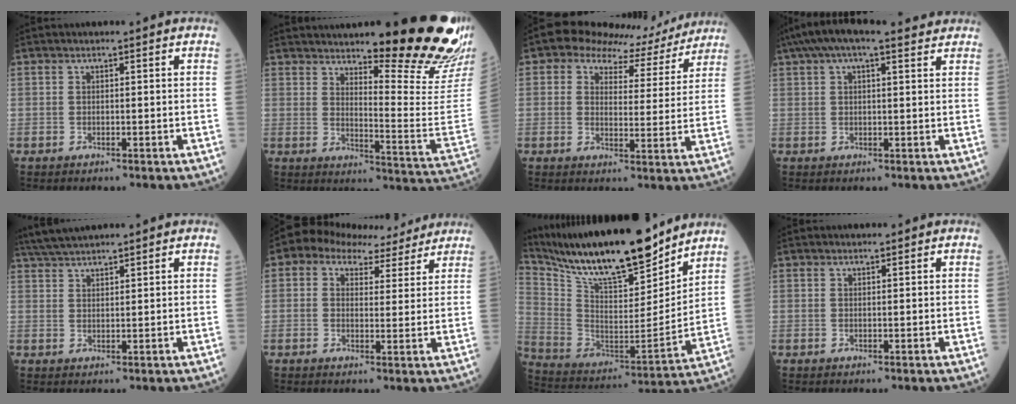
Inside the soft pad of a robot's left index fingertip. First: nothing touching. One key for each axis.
{"total": 20.4, "fx": 17.3, "fy": 1.0, "fz": 10.7, "tx": -0.141, "ty": -0.107, "tz": 0.211}
{"total": 9.1, "fx": 7.8, "fy": 4.1, "fz": 2.0, "tx": -0.028, "ty": 0.010, "tz": 0.087}
{"total": 9.8, "fx": 7.0, "fy": 3.0, "fz": 6.2, "tx": -0.112, "ty": 0.049, "tz": 0.106}
{"total": 5.6, "fx": 5.1, "fy": 0.3, "fz": 2.3, "tx": -0.050, "ty": 0.026, "tz": 0.099}
{"total": 8.1, "fx": 6.3, "fy": 4.3, "fz": 2.7, "tx": -0.042, "ty": 0.028, "tz": 0.077}
{"total": 22.1, "fx": 18.6, "fy": 3.7, "fz": 11.3, "tx": -0.216, "ty": -0.016, "tz": 0.323}
{"total": 0.0}